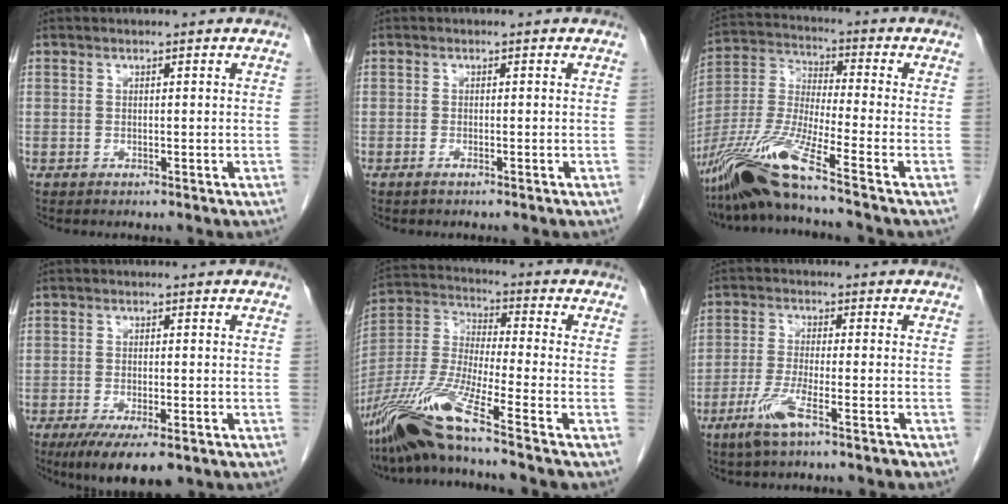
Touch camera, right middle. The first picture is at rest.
{"total": 0.8, "force": [-0.6, 0.0, 0.5], "torque": [-0.012, 0.000, -0.011]}
{"total": 13.6, "force": [-9.7, -1.1, 9.4], "torque": [-0.208, -0.025, -0.188]}
{"total": 8.5, "force": [-5.7, 2.1, 5.9], "torque": [-0.091, -0.019, -0.086]}
{"total": 14.8, "force": [-10.6, -1.0, 10.3], "torque": [-0.223, -0.025, -0.205]}
{"total": 5.1, "force": [-3.3, 0.4, 3.9], "torque": [-0.083, -0.007, -0.068]}